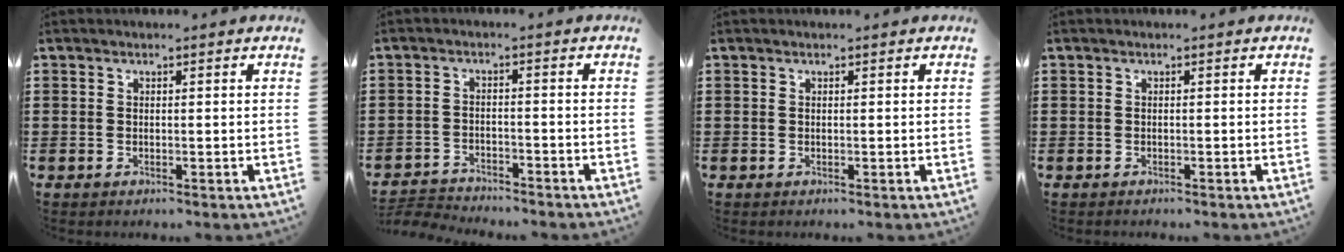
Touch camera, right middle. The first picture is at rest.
{"total": 3.2, "force": [-3.1, 0.4, 0.0], "torque": [-0.007, 0.000, -0.069]}
{"total": 0.0}
{"total": 0.5, "force": [-0.4, 0.3, -0.1], "torque": [0.002, 0.005, -0.010]}